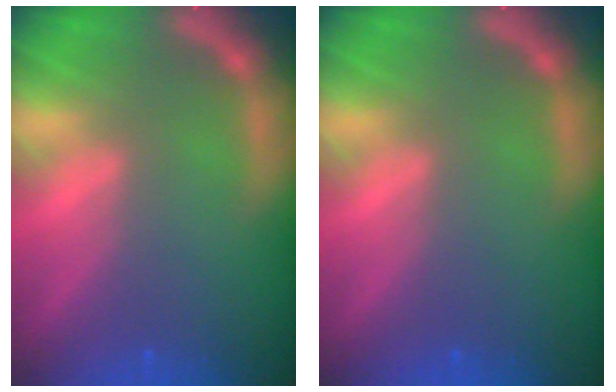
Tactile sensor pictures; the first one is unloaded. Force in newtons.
{"total": 0.0}